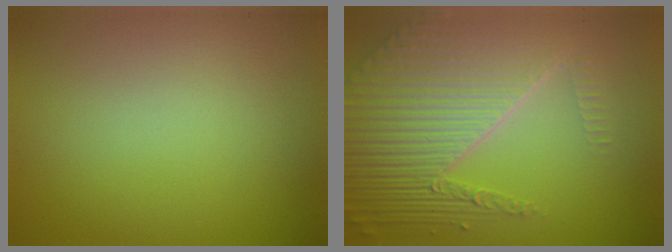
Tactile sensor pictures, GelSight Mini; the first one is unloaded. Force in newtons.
{"total": 8.8, "press": 5.7, "slide": 6.7}